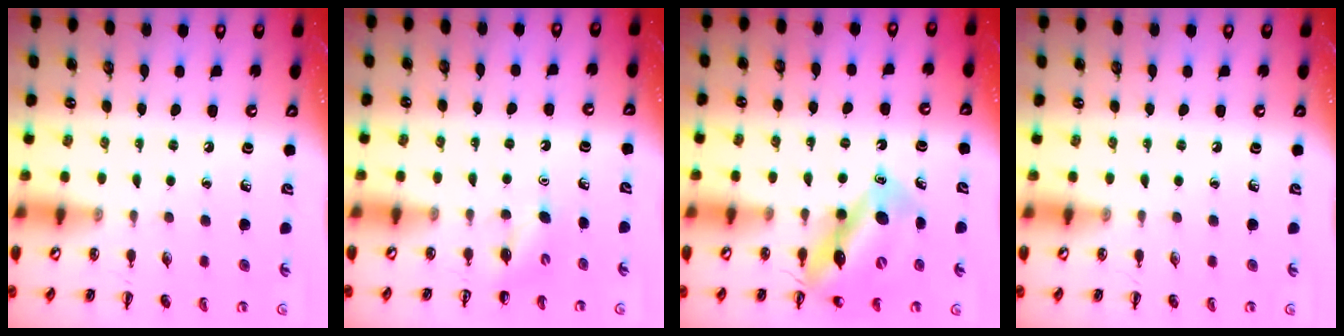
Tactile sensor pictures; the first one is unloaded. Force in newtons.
{"total": 2.3, "press": 2.2, "slide": 0.7}
{"total": 11.8, "press": 11.3, "slide": 3.3}
{"total": 0.0}